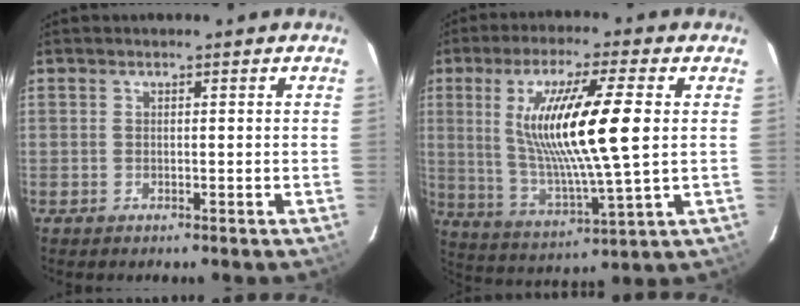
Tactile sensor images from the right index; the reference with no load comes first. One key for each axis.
{"total": 17.4, "fx": 3.0, "fy": 1.5, "fz": 17.0, "tx": -0.317, "ty": -0.012, "tz": 0.065}